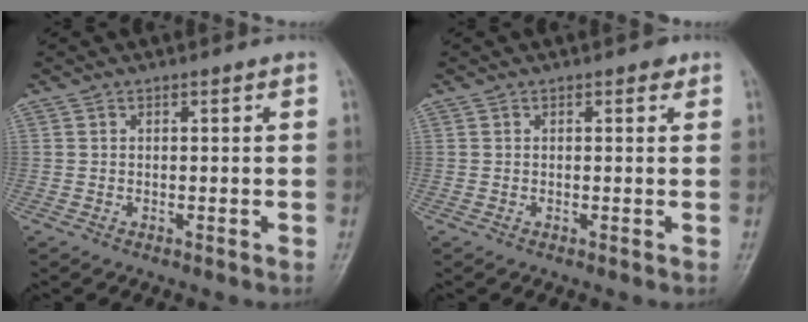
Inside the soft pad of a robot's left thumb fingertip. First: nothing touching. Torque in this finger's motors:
{"motor_torque": [0.34, -0.09, 0.29, 0.20, 0.00]}